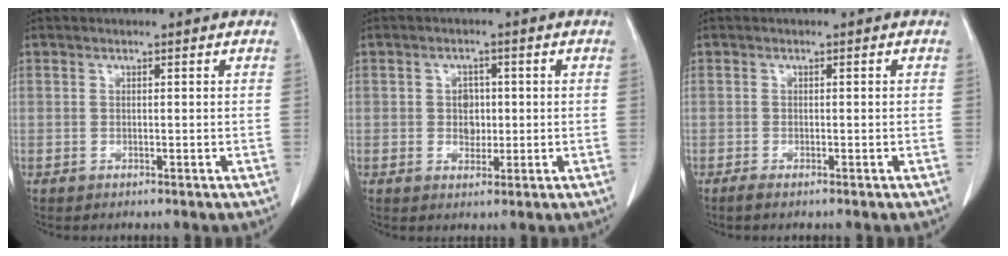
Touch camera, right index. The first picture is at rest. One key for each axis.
{"total": 3.1, "fx": 0.1, "fy": 2.5, "fz": 1.8, "tx": -0.024, "ty": 0.005, "tz": 0.004}
{"total": 1.4, "fx": -1.0, "fy": -0.1, "fz": 1.0, "tx": -0.021, "ty": -0.005, "tz": -0.015}